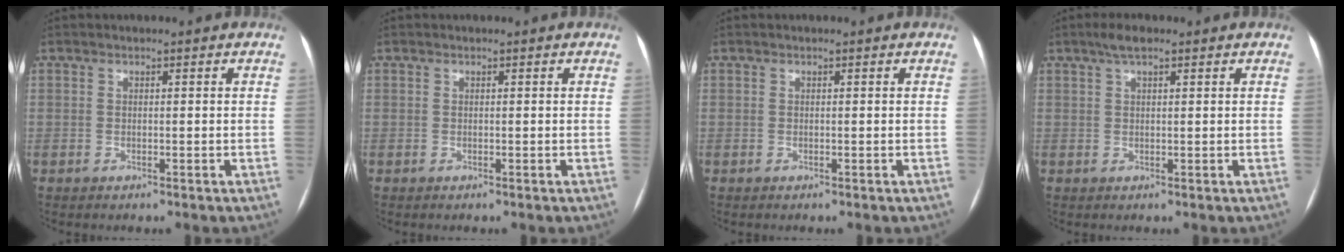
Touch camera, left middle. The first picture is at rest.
{"total": 0.0}
{"total": 0.0}
{"total": 2.9, "force": [1.9, 0.7, 2.1], "torque": [-0.043, 0.014, 0.035]}